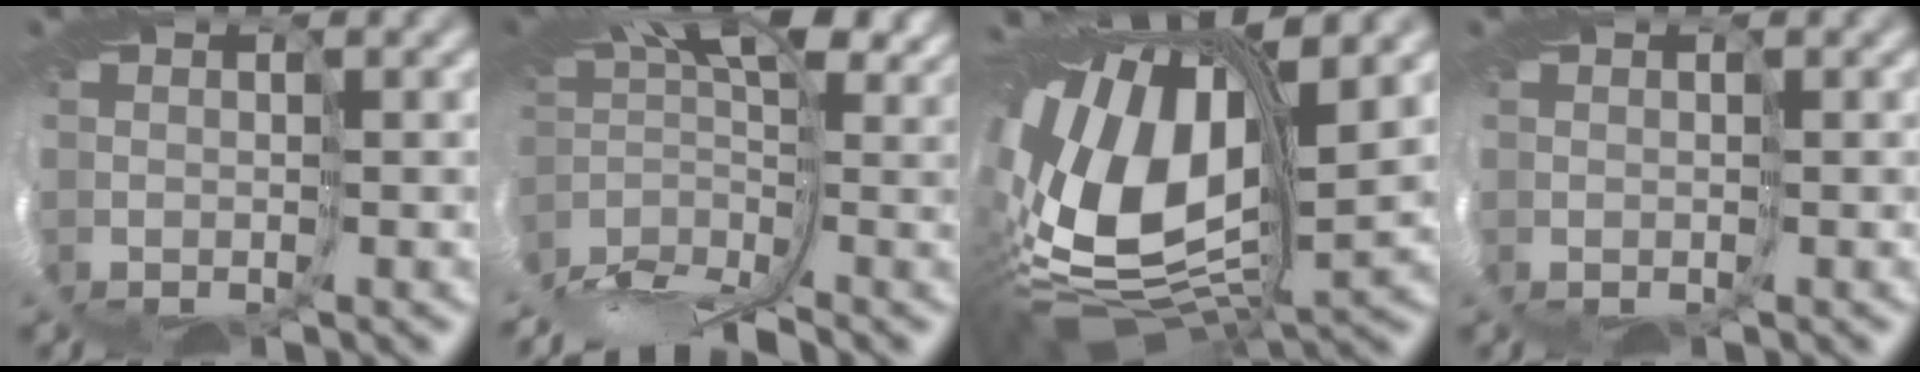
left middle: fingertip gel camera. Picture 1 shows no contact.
{"total": 7.6, "force": [-3.8, 2.1, 6.2], "torque": [-0.112, 0.014, -0.076]}
{"total": 13.8, "force": [1.1, 7.8, 11.3], "torque": [-0.250, 0.018, 0.015]}
{"total": 0.0}